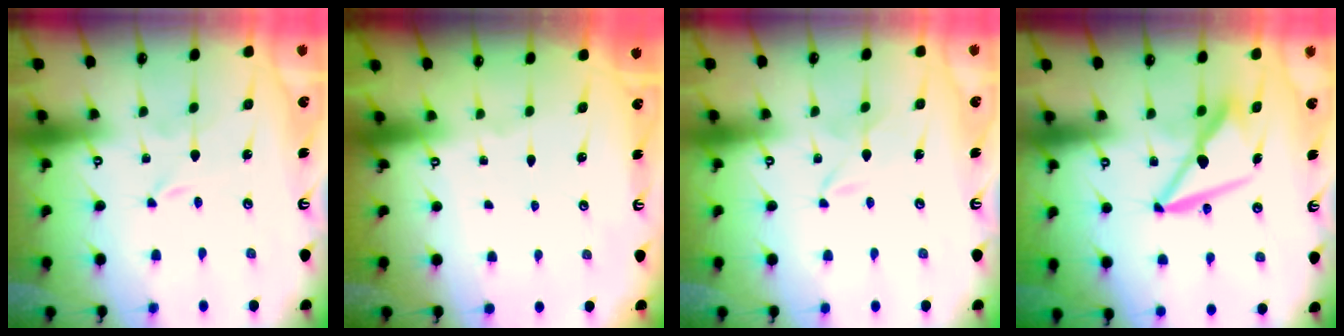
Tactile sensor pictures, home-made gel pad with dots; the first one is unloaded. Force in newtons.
{"total": 0.0}
{"total": 1.7, "press": 1.7, "slide": 0.2}
{"total": 8.6, "press": 8.4, "slide": 1.6}